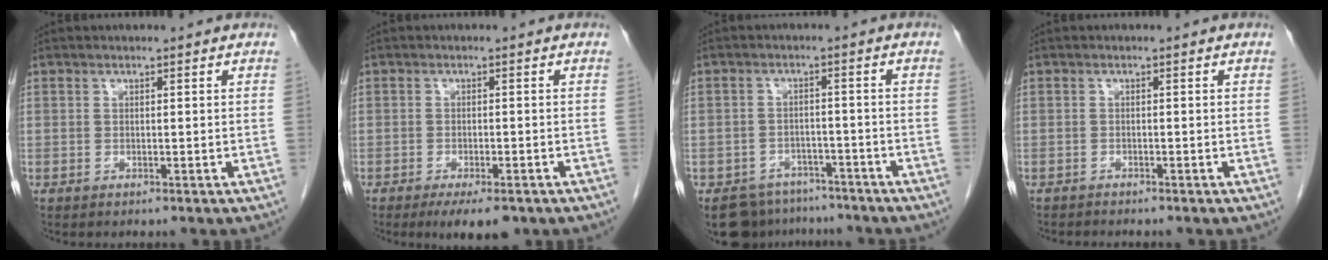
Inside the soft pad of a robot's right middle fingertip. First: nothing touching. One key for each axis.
{"total": 5.4, "fx": -3.8, "fy": 1.5, "fz": 3.5, "tx": -0.048, "ty": -0.008, "tz": -0.053}
{"total": 7.6, "fx": -6.5, "fy": 3.9, "fz": 0.4, "tx": 0.003, "ty": 0.012, "tz": -0.090}
{"total": 1.1, "fx": -1.1, "fy": 0.2, "fz": 0.0, "tx": -0.005, "ty": -0.003, "tz": -0.018}